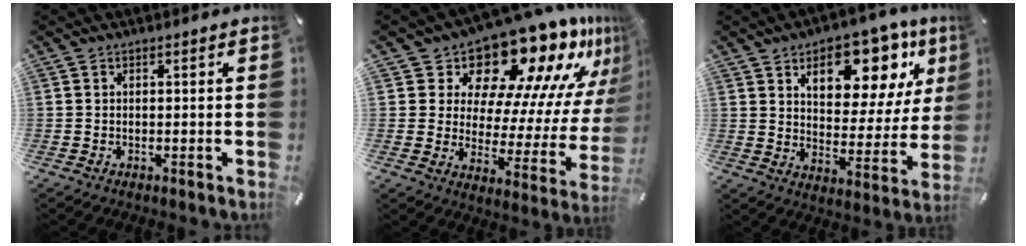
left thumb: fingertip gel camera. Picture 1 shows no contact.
{"total": 18.2, "force": [15.3, 7.5, 6.6], "torque": [-0.075, -0.148, 0.251]}
{"total": 16.0, "force": [9.8, 8.8, 9.2], "torque": [-0.131, -0.056, 0.165]}